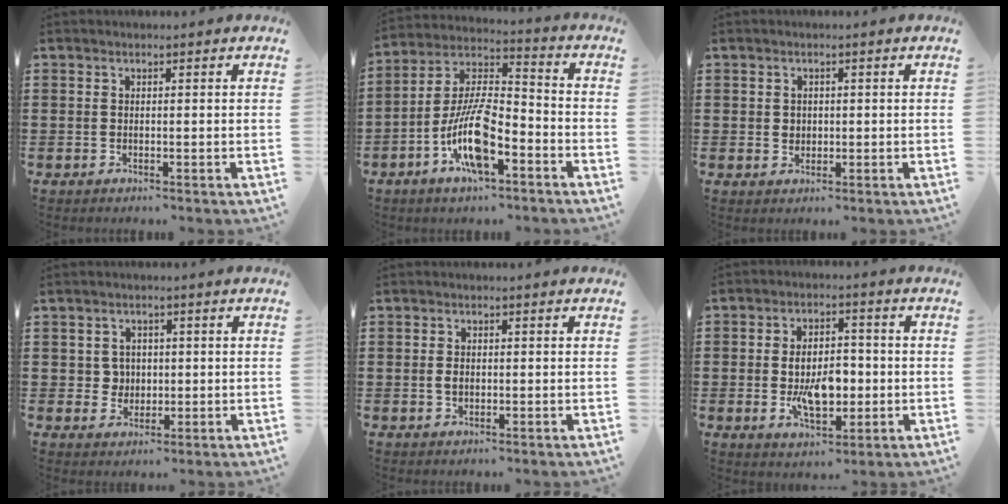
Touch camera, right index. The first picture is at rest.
{"total": 12.5, "force": [-5.6, 4.6, 10.1], "torque": [-0.227, -0.001, -0.109]}
{"total": 1.5, "force": [0.2, 1.4, 0.5], "torque": [-0.013, 0.009, 0.004]}
{"total": 3.1, "force": [0.1, 3.0, 1.1], "torque": [-0.033, 0.010, -0.001]}
{"total": 1.6, "force": [-0.1, 1.0, 1.2], "torque": [-0.026, 0.005, -0.004]}
{"total": 8.2, "force": [-1.1, 4.5, 6.8], "torque": [-0.116, -0.004, -0.028]}